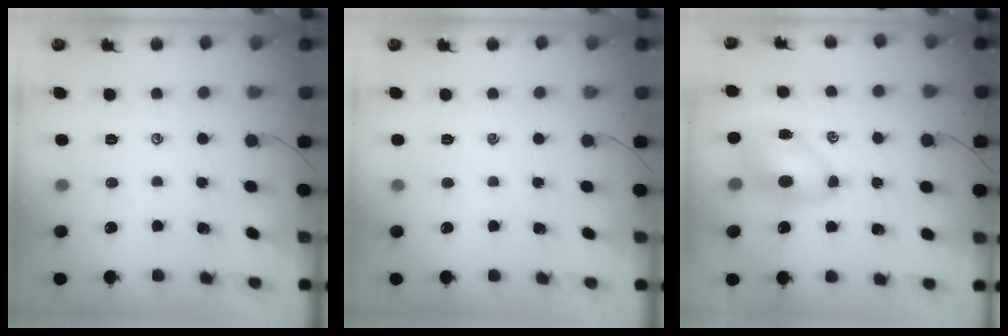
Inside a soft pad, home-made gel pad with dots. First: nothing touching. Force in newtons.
{"total": 0.0}
{"total": 7.2, "press": 7.2, "slide": 0.7}